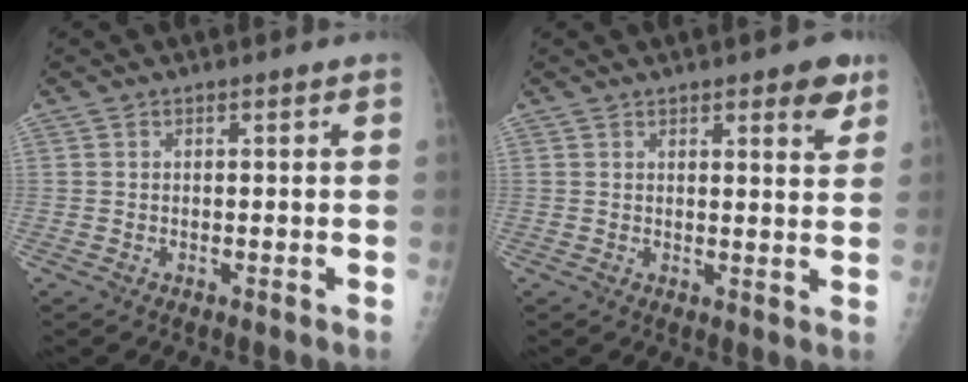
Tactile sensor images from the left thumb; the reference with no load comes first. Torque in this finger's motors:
{"motor_torque": [-0.05, 0.10, 0.03, 0.00, 0.03]}